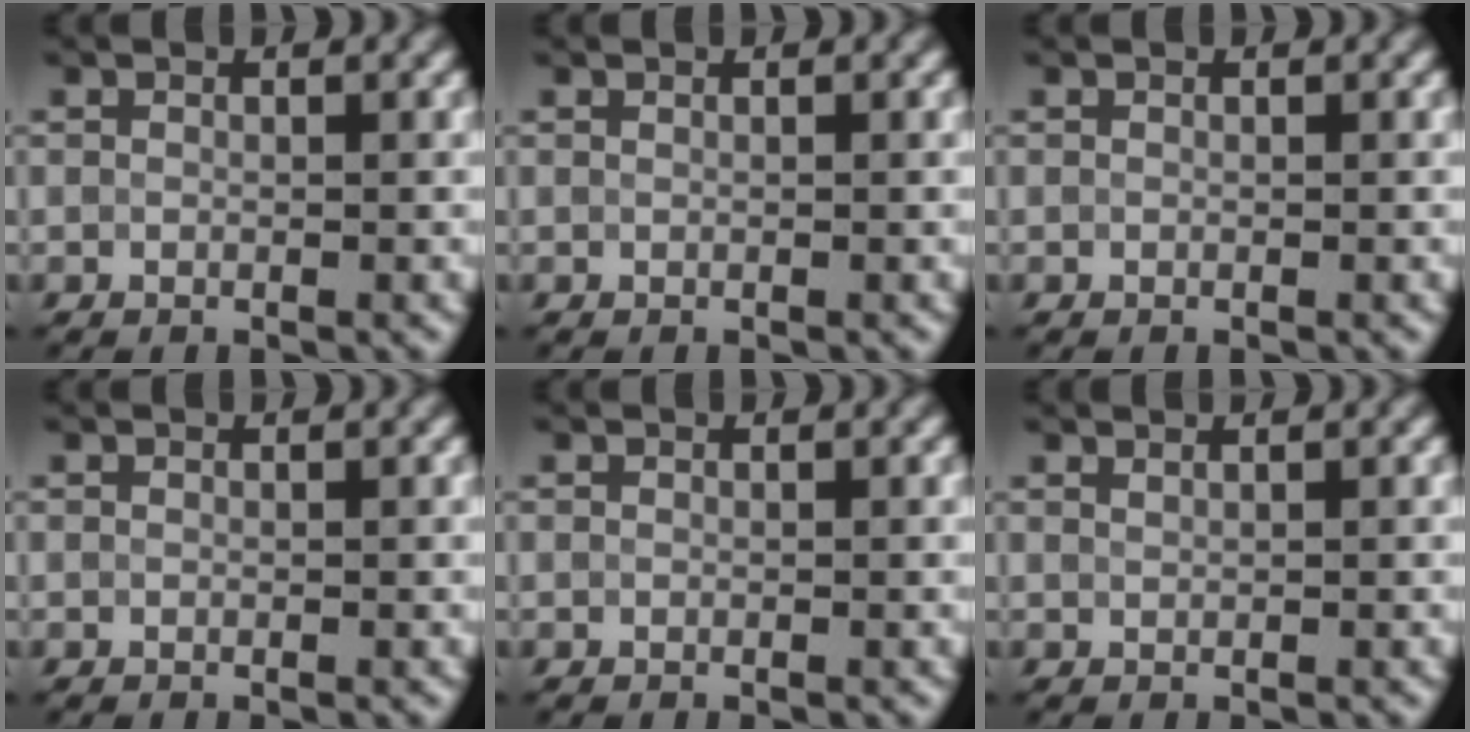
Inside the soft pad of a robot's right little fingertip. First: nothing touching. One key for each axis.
{"total": 0.0}
{"total": 0.0}
{"total": 0.0}
{"total": 0.0}
{"total": 0.9, "fx": 0.7, "fy": 0.3, "fz": 0.4, "tx": -0.002, "ty": -0.004, "tz": 0.007}